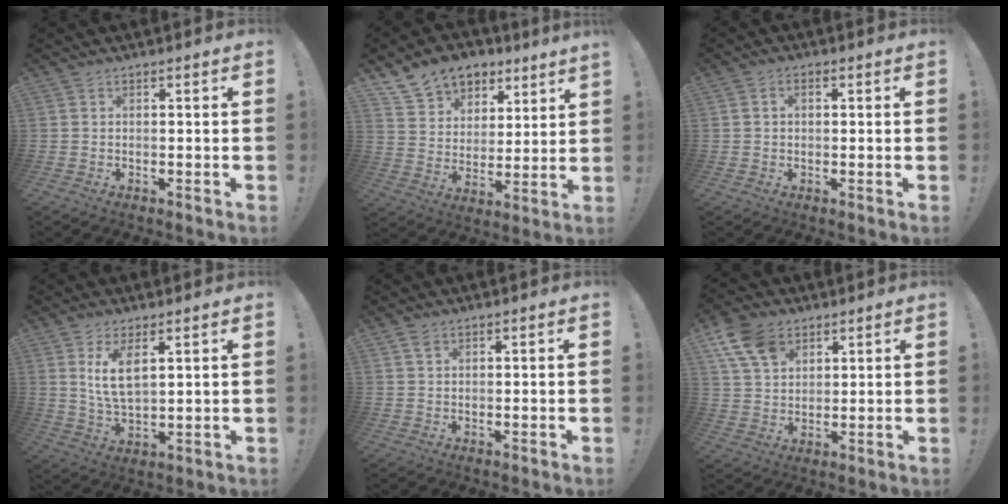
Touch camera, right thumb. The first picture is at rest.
{"total": 12.6, "force": [9.3, 7.8, 3.5], "torque": [-0.063, -0.063, 0.178]}
{"total": 1.8, "force": [0.1, 1.4, 1.2], "torque": [-0.023, 0.006, 0.000]}
{"total": 8.0, "force": [3.6, 3.3, 6.3], "torque": [-0.127, -0.016, 0.061]}
{"total": 2.0, "force": [1.3, 0.9, 1.2], "torque": [-0.024, -0.001, 0.025]}
{"total": 11.8, "force": [6.3, 7.8, 6.2], "torque": [-0.119, -0.020, 0.123]}